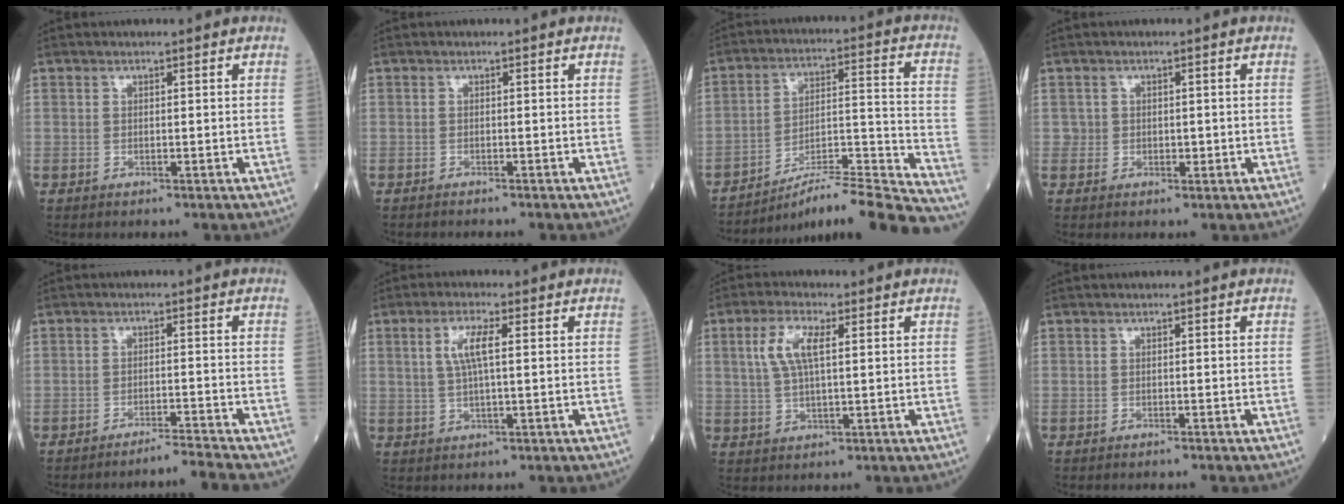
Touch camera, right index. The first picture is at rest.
{"total": 1.5, "force": [-1.3, 0.0, 0.6], "torque": [-0.011, 0.000, -0.014]}
{"total": 19.4, "force": [-17.9, -0.8, 7.4], "torque": [-0.096, 0.020, -0.273]}
{"total": 1.6, "force": [0.0, 1.4, 0.6], "torque": [-0.007, 0.003, 0.004]}
{"total": 4.4, "force": [-3.8, -2.2, -0.1], "torque": [0.001, -0.009, -0.058]}
{"total": 4.6, "force": [1.2, 0.6, 4.4], "torque": [-0.092, 0.007, 0.027]}
{"total": 5.8, "force": [1.8, 1.6, 5.3], "torque": [-0.121, 0.010, 0.040]}
{"total": 0.8, "force": [-0.7, -0.1, 0.4], "torque": [-0.006, 0.001, -0.006]}